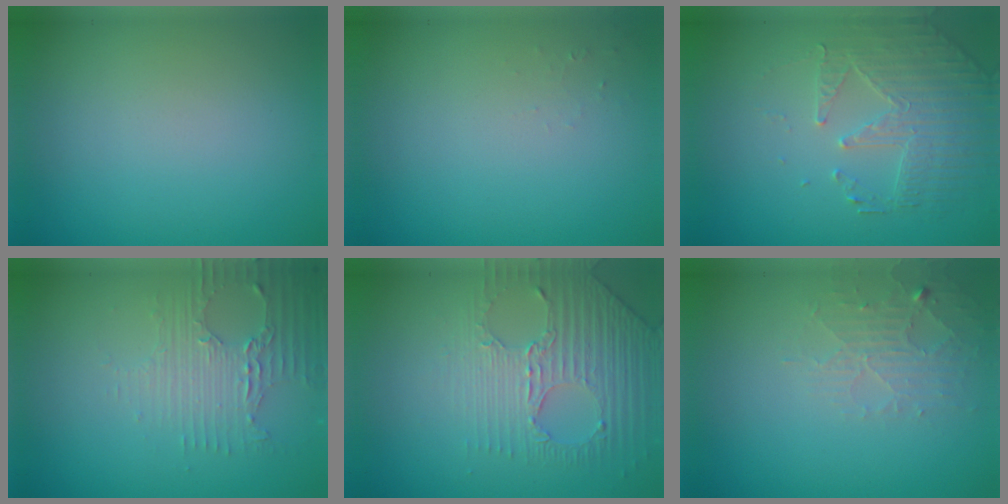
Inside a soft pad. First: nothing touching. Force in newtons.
{"total": 0.5, "press": 0.5, "slide": 0.1}
{"total": 2.5, "press": 2.2, "slide": 1.2}
{"total": 3.0, "press": 2.5, "slide": 1.7}
{"total": 4.4, "press": 3.1, "slide": 3.1}
{"total": 2.2, "press": 2.2, "slide": 0.5}